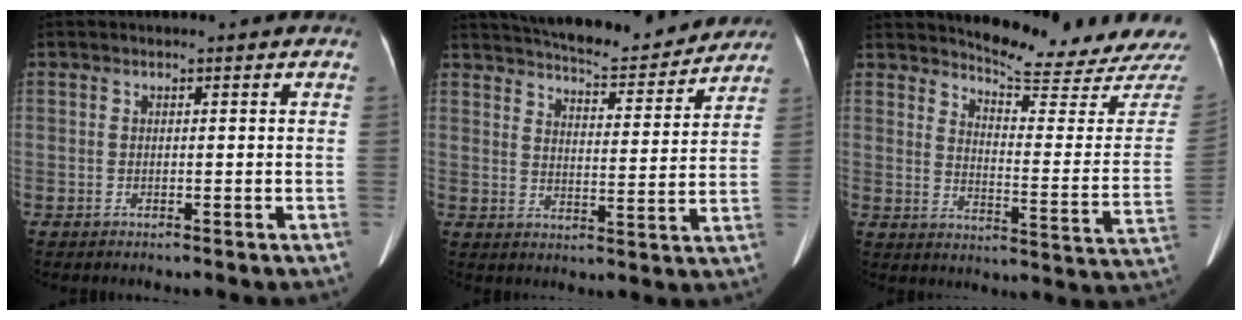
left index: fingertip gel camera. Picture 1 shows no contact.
{"total": 17.0, "force": [15.7, 2.9, 5.8], "torque": [-0.089, -0.004, 0.210]}
{"total": 16.7, "force": [16.3, -1.0, 3.7], "torque": [-0.062, -0.123, 0.197]}